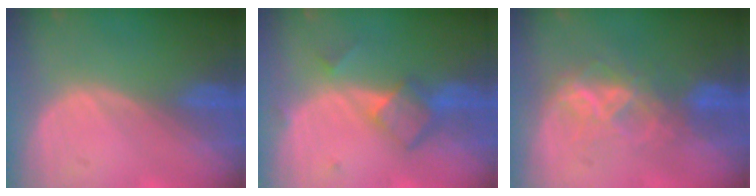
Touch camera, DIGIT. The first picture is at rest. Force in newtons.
{"total": 5.9, "press": 5.0, "slide": 3.2}
{"total": 5.9, "press": 5.9, "slide": 0.8}